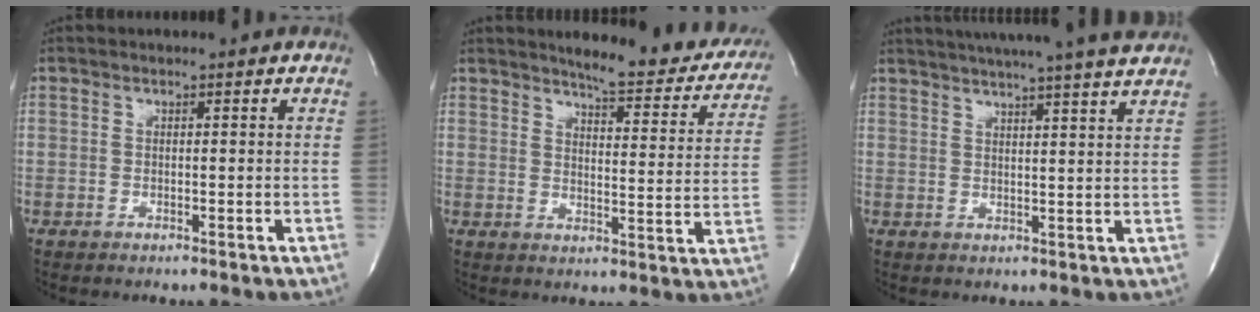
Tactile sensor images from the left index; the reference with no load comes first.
{"total": 15.3, "force": [13.9, 3.0, 5.6], "torque": [-0.050, -0.043, 0.152]}
{"total": 17.9, "force": [15.9, -0.9, 8.1], "torque": [-0.136, -0.005, 0.205]}